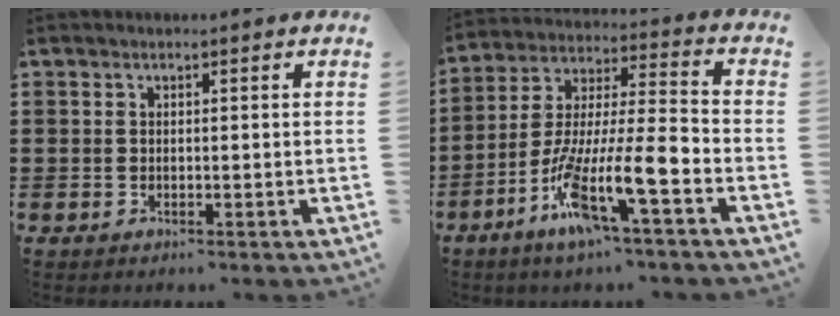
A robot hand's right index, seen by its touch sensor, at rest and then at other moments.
{"total": 14.0, "force": [-7.7, 2.0, 11.5], "torque": [-0.224, -0.009, -0.144]}